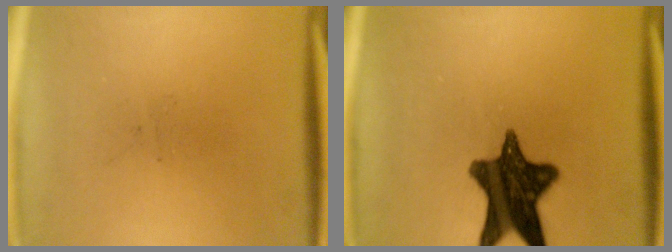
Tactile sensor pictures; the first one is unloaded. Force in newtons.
{"total": 13.5}